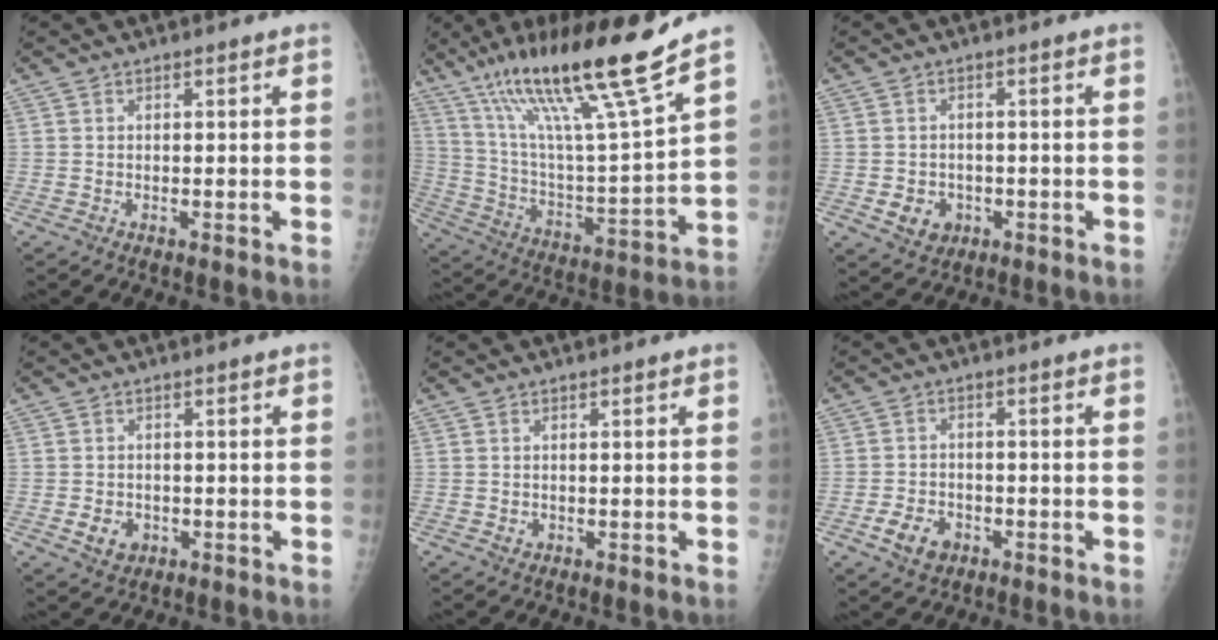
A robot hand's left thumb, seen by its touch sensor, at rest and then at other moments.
{"total": 22.6, "force": [15.4, 0.9, 16.5], "torque": [-0.267, -0.063, 0.275]}
{"total": 4.6, "force": [-1.2, 4.0, 1.9], "torque": [-0.014, 0.004, -0.009]}
{"total": 3.5, "force": [-0.8, 2.9, 1.8], "torque": [-0.018, 0.001, -0.004]}
{"total": 0.8, "force": [0.2, 0.7, 0.3], "torque": [0.003, 0.001, 0.003]}
{"total": 5.2, "force": [-2.4, 3.8, 2.7], "torque": [-0.041, 0.010, -0.037]}